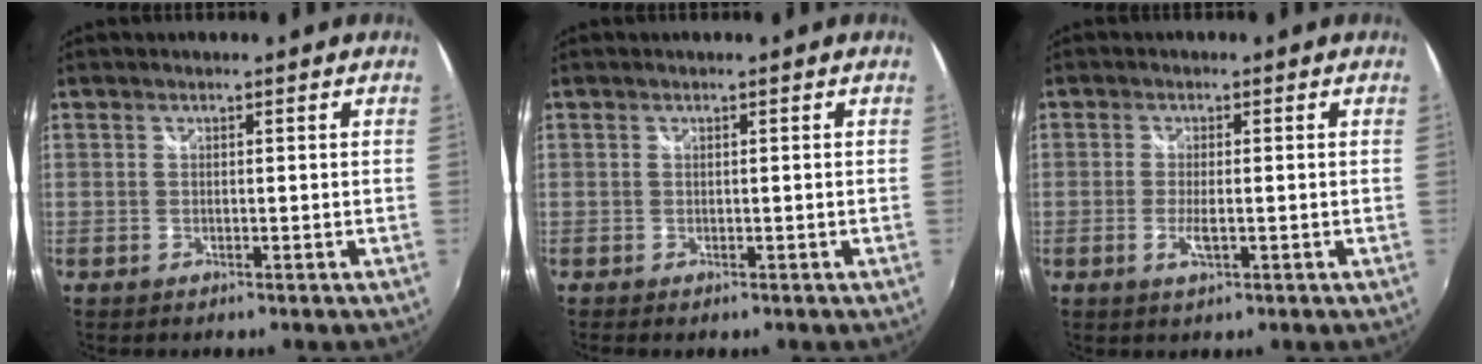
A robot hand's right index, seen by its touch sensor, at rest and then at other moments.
{"total": 0.0}
{"total": 3.1, "force": [-1.0, 0.6, 2.8], "torque": [-0.059, -0.005, -0.018]}